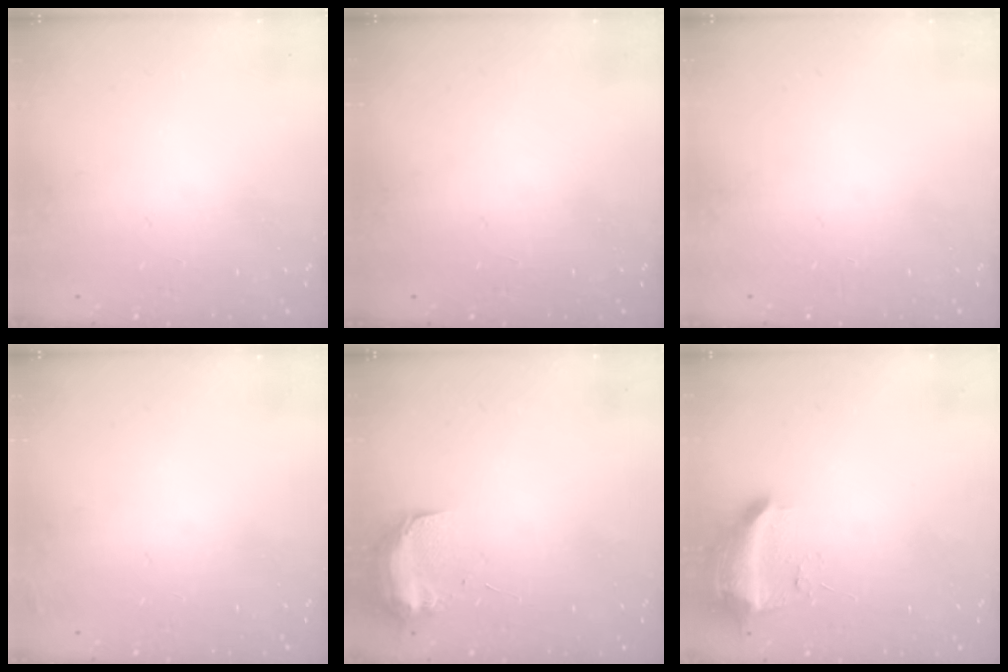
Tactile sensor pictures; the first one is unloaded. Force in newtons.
{"total": 0.9, "press": 0.0, "slide": 0.9}
{"total": 0.0}
{"total": 2.3, "press": 2.2, "slide": 0.8}
{"total": 9.8, "press": 9.7, "slide": 0.7}
{"total": 9.5, "press": 9.4, "slide": 1.8}